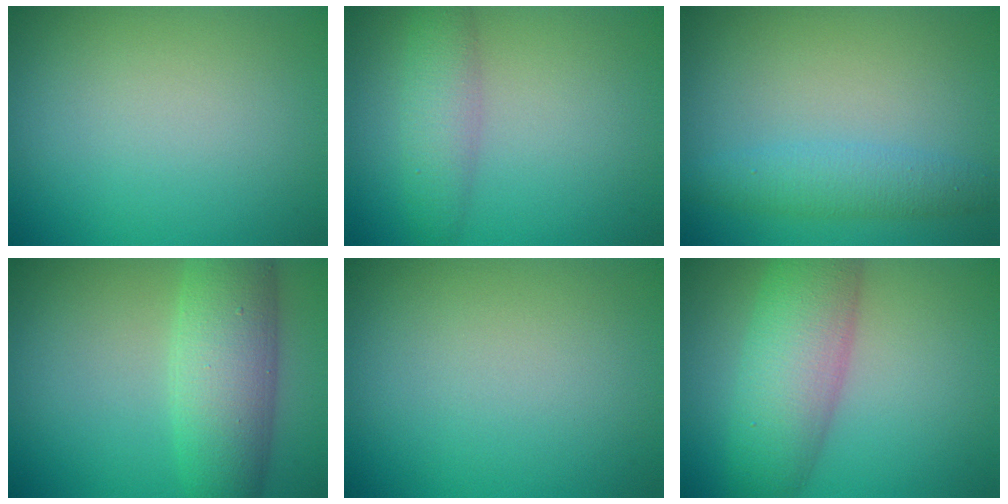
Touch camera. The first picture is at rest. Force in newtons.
{"total": 3.0, "press": 3.0, "slide": 0.0}
{"total": 2.8, "press": 2.8, "slide": 0.0}
{"total": 7.1, "press": 7.1, "slide": 0.2}
{"total": 0.0}
{"total": 7.1, "press": 7.1, "slide": 0.3}